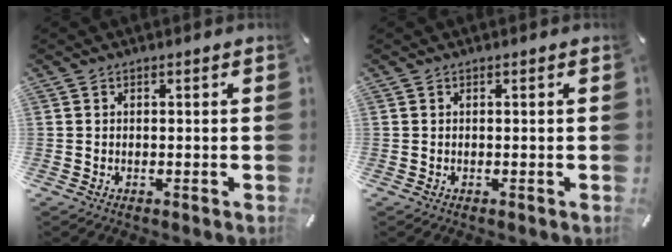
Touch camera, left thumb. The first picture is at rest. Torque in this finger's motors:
{"motor_torque": [-0.03, -0.02, 0.03, -0.03, 0.00]}